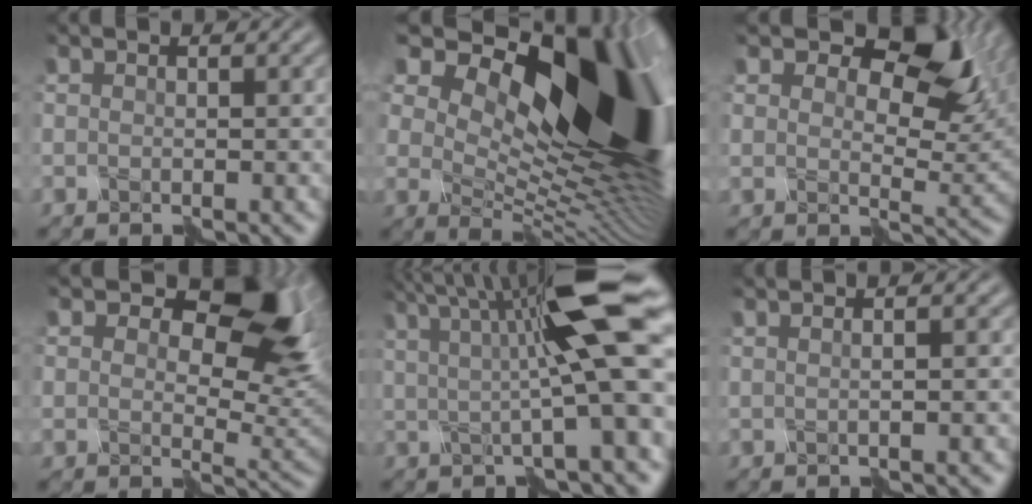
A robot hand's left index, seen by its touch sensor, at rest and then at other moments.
{"total": 17.8, "force": [7.9, 7.9, 13.9], "torque": [-0.211, 0.034, 0.134]}
{"total": 10.0, "force": [5.7, 4.9, 6.6], "torque": [-0.089, 0.008, 0.086]}
{"total": 10.4, "force": [5.2, 5.6, 7.0], "torque": [-0.095, 0.002, 0.083]}
{"total": 12.0, "force": [2.8, 1.5, 11.6], "torque": [-0.157, 0.005, 0.045]}
{"total": 1.0, "force": [-0.2, -0.9, 0.4], "torque": [-0.006, 0.001, -0.005]}